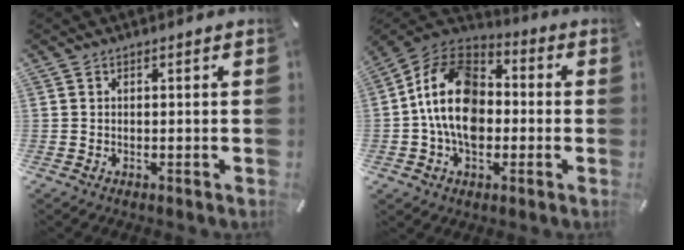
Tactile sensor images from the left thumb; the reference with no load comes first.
{"total": 16.5, "force": [-2.1, 11.9, 11.3], "torque": [-0.226, 0.027, -0.041]}